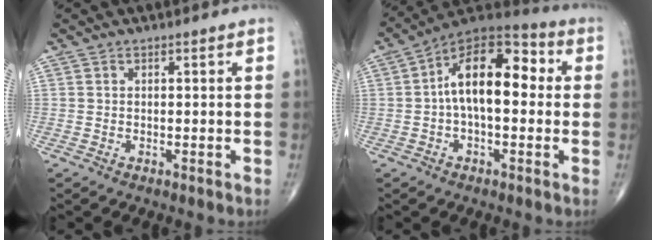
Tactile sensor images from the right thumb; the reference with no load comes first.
{"total": 15.3, "force": [1.1, 7.9, 13.0], "torque": [-0.193, 0.046, 0.005]}